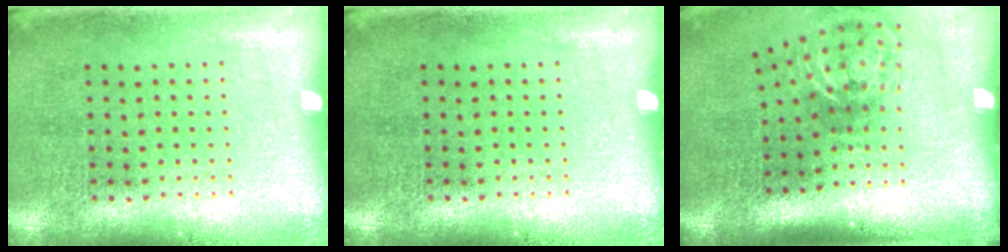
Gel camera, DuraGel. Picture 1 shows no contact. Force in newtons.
{"total": 0.0}
{"total": 2.1, "press": 1.3, "slide": 1.7}